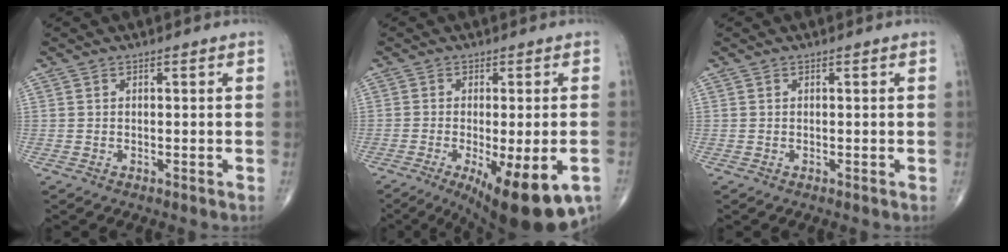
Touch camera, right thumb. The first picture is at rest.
{"total": 16.1, "force": [-7.2, 4.9, 13.5], "torque": [-0.164, -0.011, -0.095]}
{"total": 0.0}